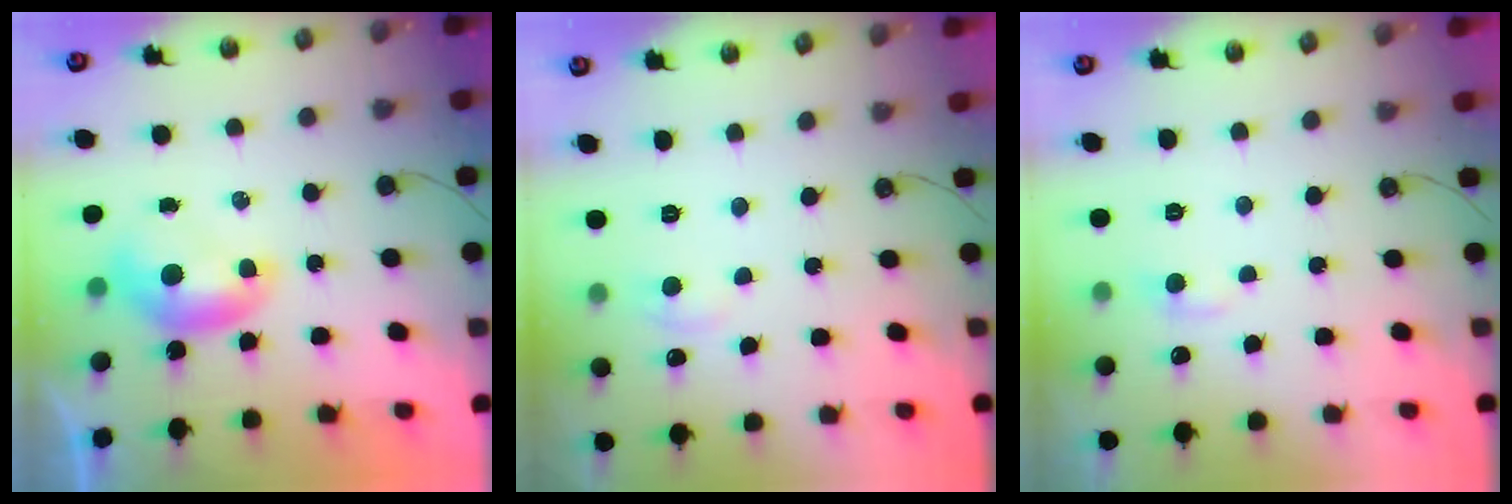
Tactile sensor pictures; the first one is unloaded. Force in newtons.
{"total": 1.3, "press": 1.2, "slide": 0.5}
{"total": 1.5, "press": 1.4, "slide": 0.6}